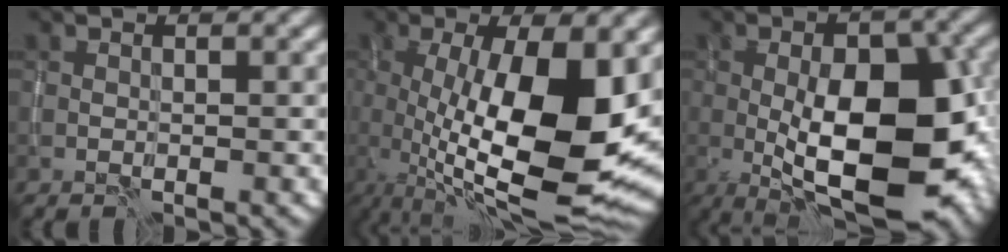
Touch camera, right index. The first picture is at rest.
{"total": 14.4, "force": [-0.2, 4.9, 13.6], "torque": [-0.212, -0.010, -0.008]}
{"total": 13.2, "force": [-2.7, 5.5, 11.6], "torque": [-0.175, -0.002, -0.049]}